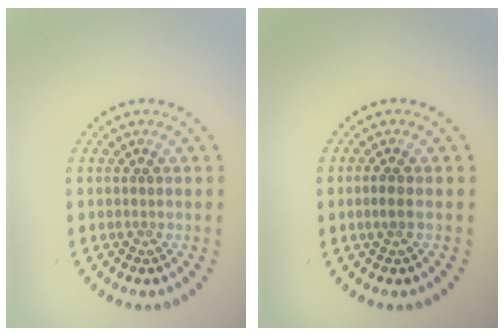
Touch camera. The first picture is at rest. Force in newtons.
{"total": 1.3, "press": 1.1, "slide": 0.6}